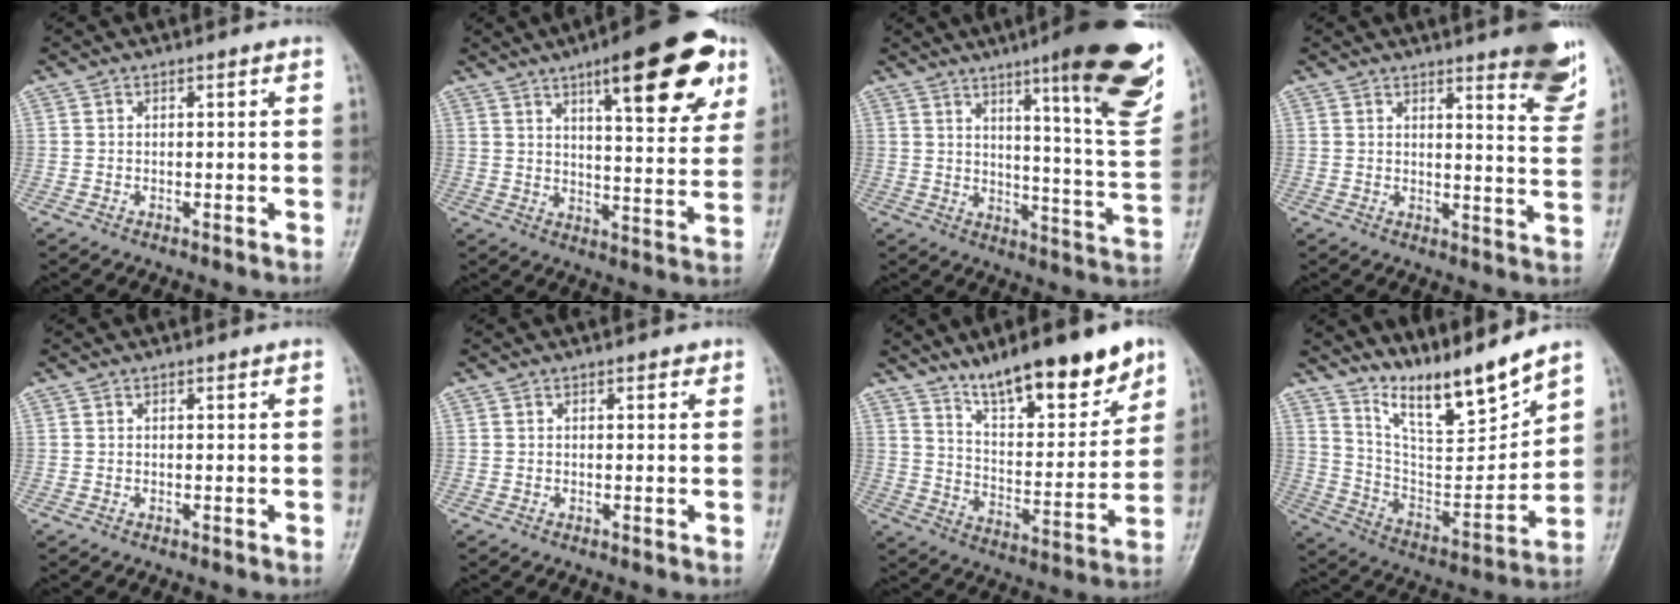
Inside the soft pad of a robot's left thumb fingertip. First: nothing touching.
{"total": 19.8, "force": [10.4, 5.8, 15.8], "torque": [-0.181, -0.029, 0.143]}
{"total": 23.1, "force": [12.9, 3.5, 18.9], "torque": [-0.230, -0.062, 0.178]}
{"total": 11.1, "force": [7.3, 2.4, 8.0], "torque": [-0.074, -0.046, 0.085]}
{"total": 0.0}
{"total": 1.2, "force": [0.7, 0.6, 0.7], "torque": [-0.005, -0.001, 0.006]}
{"total": 18.3, "force": [12.8, 5.4, 12.0], "torque": [-0.142, -0.074, 0.213]}
{"total": 14.1, "force": [12.2, 1.7, 6.9], "torque": [-0.091, -0.085, 0.231]}